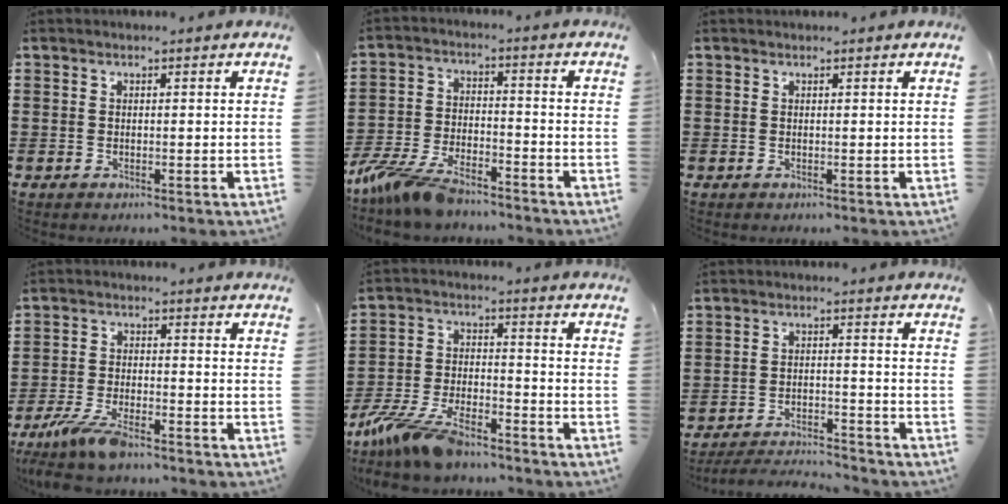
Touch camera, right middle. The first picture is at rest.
{"total": 8.2, "force": [-7.1, 1.9, 3.7], "torque": [-0.092, 0.005, -0.140]}
{"total": 0.0}
{"total": 6.2, "force": [-5.0, 1.2, 3.5], "torque": [-0.091, -0.014, -0.098]}
{"total": 9.5, "force": [-8.0, 2.0, 4.7], "torque": [-0.109, 0.006, -0.157]}
{"total": 3.9, "force": [-3.8, 0.3, 0.6], "torque": [-0.020, 0.003, -0.083]}